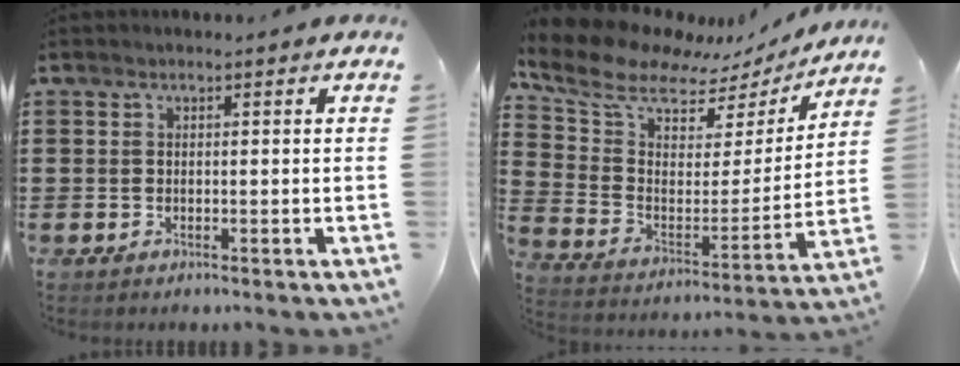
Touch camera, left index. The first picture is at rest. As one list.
[{"total": 9.7, "force": [7.9, 4.2, 3.6], "torque": [-0.106, -0.045, 0.138]}]